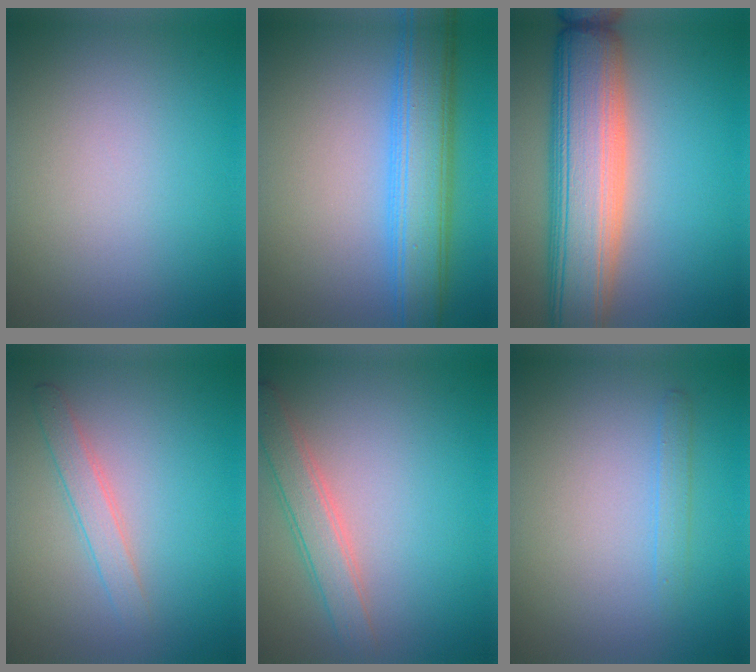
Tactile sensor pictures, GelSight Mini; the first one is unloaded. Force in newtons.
{"total": 6.5, "press": 6.5, "slide": 0.1}
{"total": 10.6, "press": 10.5, "slide": 0.8}
{"total": 2.1, "press": 2.1, "slide": 0.0}
{"total": 3.1, "press": 3.0, "slide": 0.2}
{"total": 1.1, "press": 1.1, "slide": 0.0}